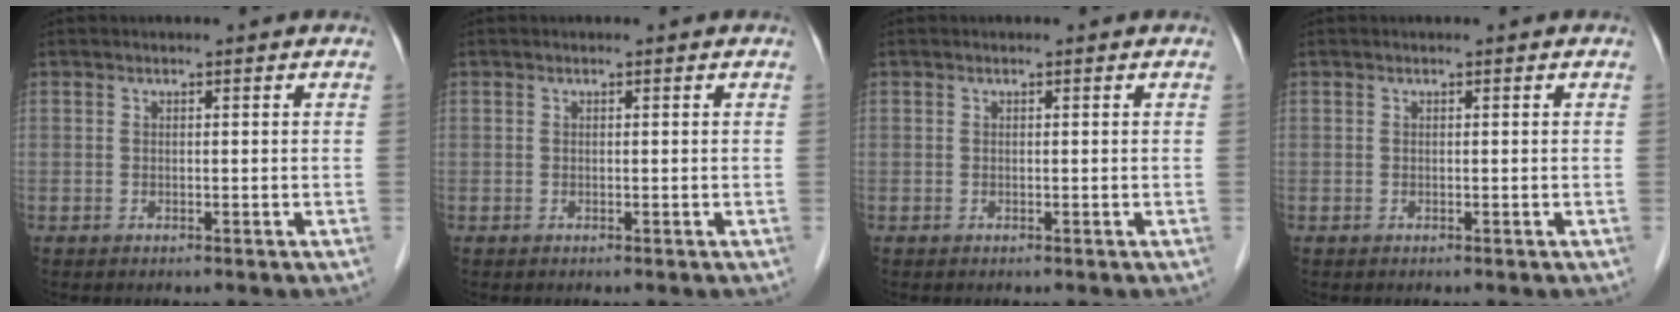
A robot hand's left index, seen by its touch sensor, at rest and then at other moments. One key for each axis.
{"total": 0.0}
{"total": 0.0}
{"total": 0.0}